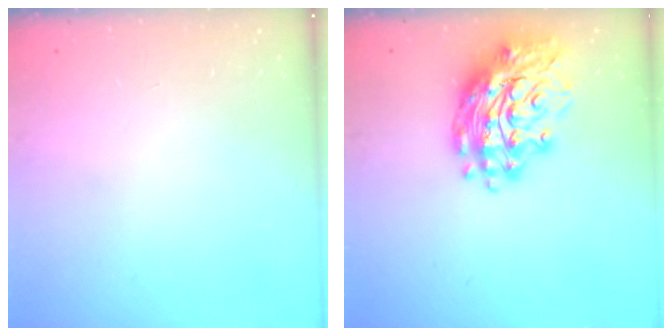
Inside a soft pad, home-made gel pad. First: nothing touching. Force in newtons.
{"total": 16.6, "press": 16.5, "slide": 1.7}